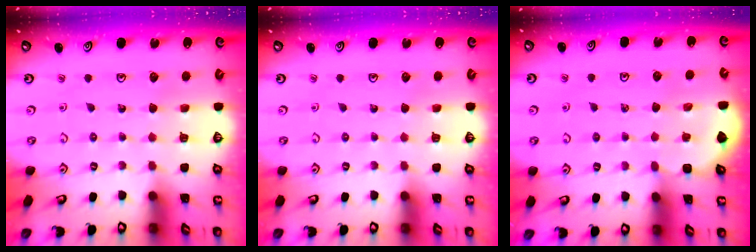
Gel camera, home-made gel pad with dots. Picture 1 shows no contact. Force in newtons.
{"total": 0.0}
{"total": 2.9, "press": 2.9, "slide": 0.2}